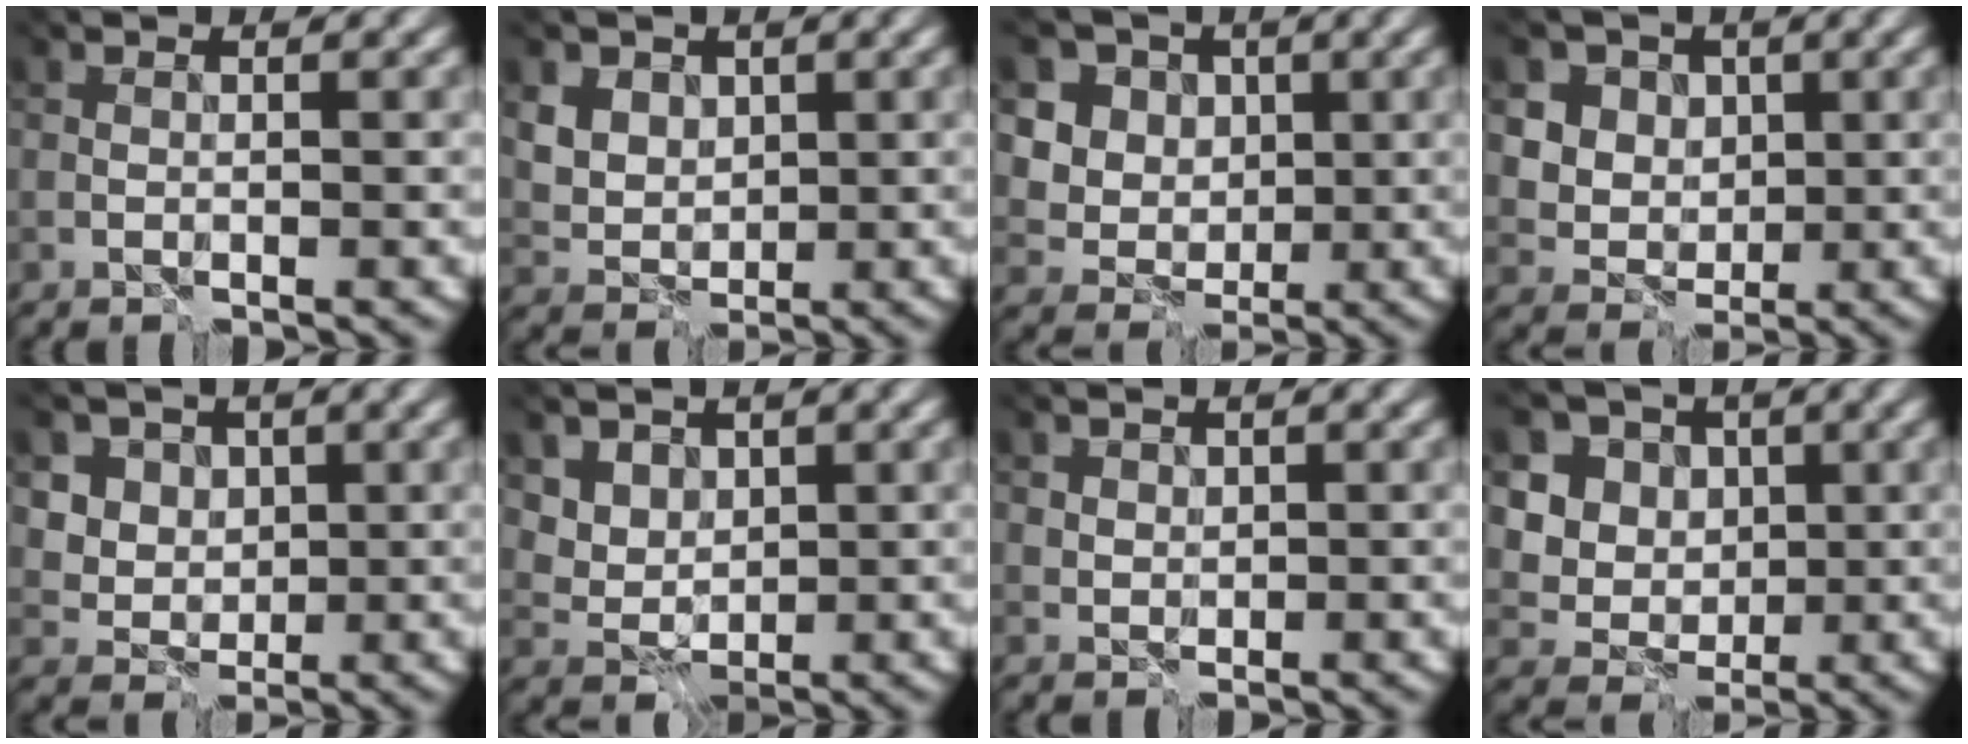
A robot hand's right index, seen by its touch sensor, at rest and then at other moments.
{"total": 5.0, "force": [2.6, 3.9, 1.7], "torque": [-0.049, 0.006, 0.047]}
{"total": 8.1, "force": [3.7, 6.7, 2.6], "torque": [-0.065, 0.002, 0.059]}
{"total": 6.7, "force": [3.0, 5.6, 2.0], "torque": [-0.044, 0.006, 0.047]}
{"total": 5.1, "force": [2.6, 4.2, 1.2], "torque": [-0.030, -0.002, 0.047]}
{"total": 2.9, "force": [2.1, 1.9, 0.4], "torque": [-0.028, -0.020, 0.061]}
{"total": 1.3, "force": [1.0, 0.9, -0.1], "torque": [-0.002, -0.007, 0.020]}
{"total": 8.9, "force": [3.9, 7.4, 3.1], "torque": [-0.080, 0.002, 0.064]}